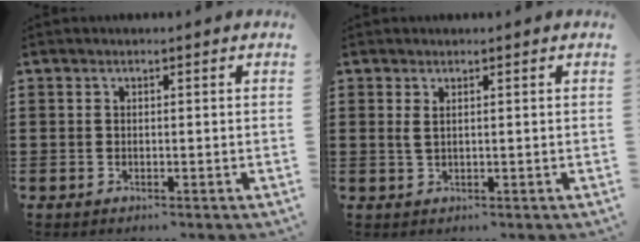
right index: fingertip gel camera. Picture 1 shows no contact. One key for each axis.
{"total": 1.2, "fx": 0.6, "fy": 0.3, "fz": 1.0, "tx": -0.021, "ty": 0.002, "tz": 0.010}